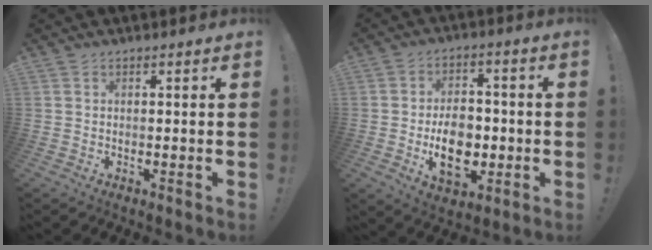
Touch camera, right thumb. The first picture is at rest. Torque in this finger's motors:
{"motor_torque": [2.46, 2.55, 0.87, -0.88, 0.19]}